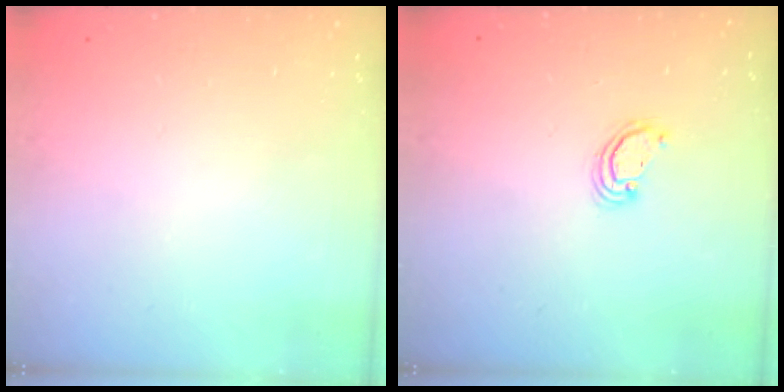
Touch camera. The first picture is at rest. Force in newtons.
{"total": 2.0, "press": 2.0, "slide": 0.2}